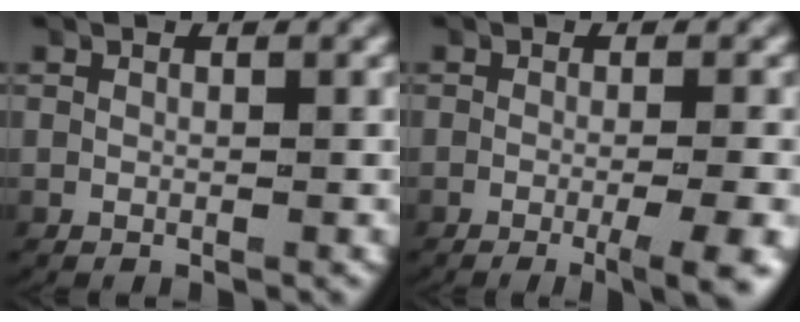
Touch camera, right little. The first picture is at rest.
{"total": 5.1, "force": [-2.8, 0.8, 4.2], "torque": [-0.036, 0.000, -0.049]}